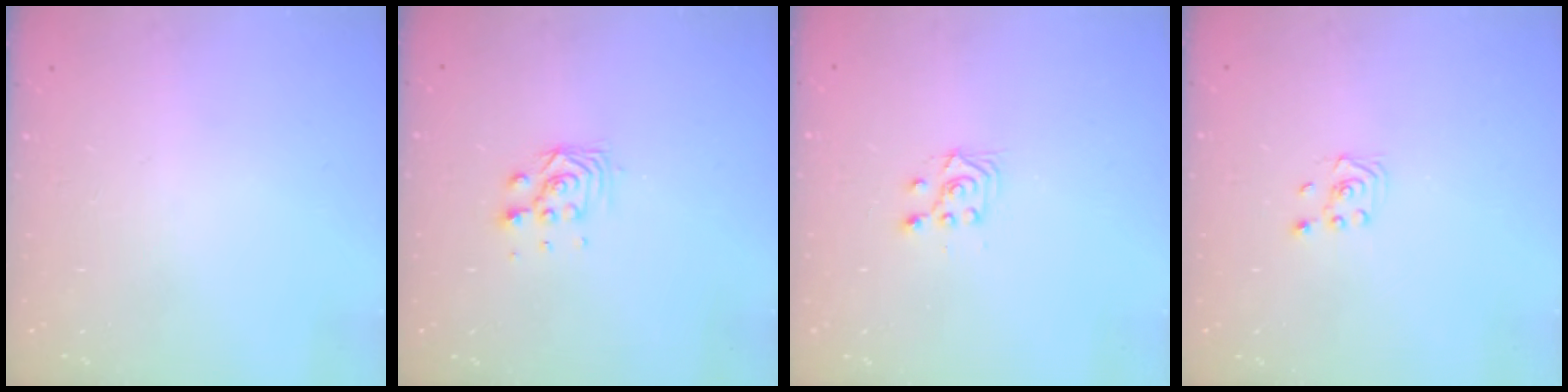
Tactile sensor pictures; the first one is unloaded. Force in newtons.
{"total": 4.2, "press": 4.2, "slide": 0.3}
{"total": 5.0, "press": 5.0, "slide": 0.8}
{"total": 1.9, "press": 1.7, "slide": 0.8}